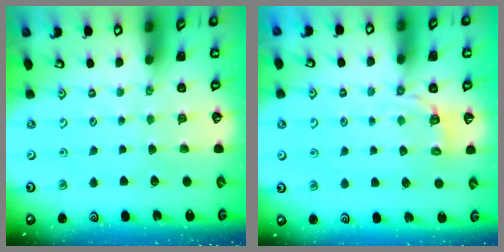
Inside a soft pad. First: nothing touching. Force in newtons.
{"total": 3.0, "press": 1.6, "slide": 2.5}